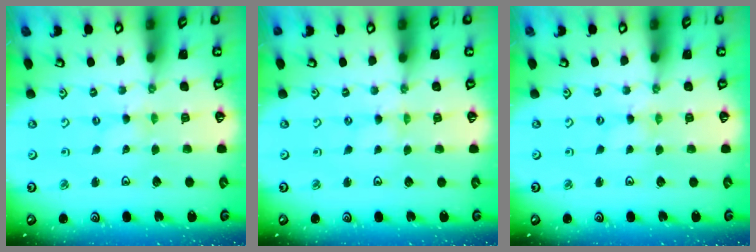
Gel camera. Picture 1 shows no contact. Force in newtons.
{"total": 0.0}
{"total": 0.0}